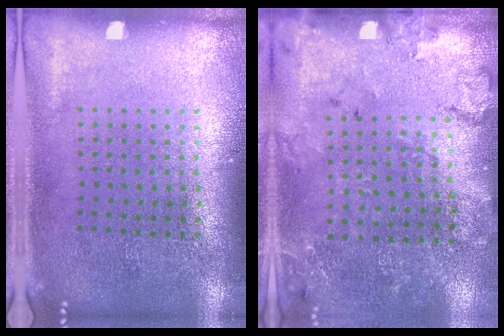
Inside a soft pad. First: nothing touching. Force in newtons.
{"total": 1.8, "press": 1.6, "slide": 0.7}